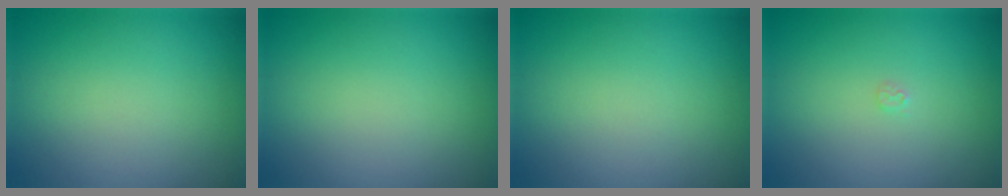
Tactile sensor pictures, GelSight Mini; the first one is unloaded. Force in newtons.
{"total": 0.0}
{"total": 0.0}
{"total": 0.5, "press": 0.5, "slide": 0.1}